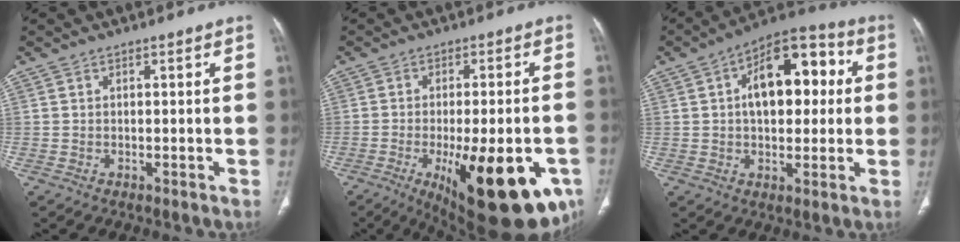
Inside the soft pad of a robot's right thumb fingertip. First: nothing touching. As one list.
[{"total": 23.2, "force": [-9.1, 8.3, 19.8], "torque": [-0.219, -0.005, -0.110]}, {"total": 16.2, "force": [2.8, 9.1, 13.1], "torque": [-0.160, 0.028, 0.038]}]